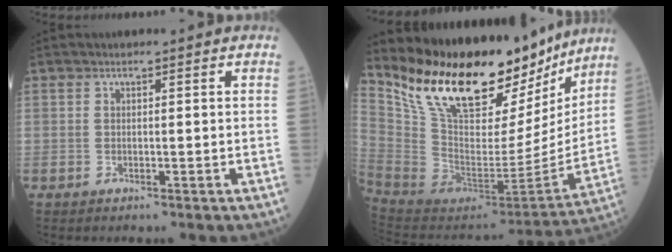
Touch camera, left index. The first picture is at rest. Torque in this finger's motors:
{"motor_torque": [0.84, -1.28, 1.05, 0.21]}